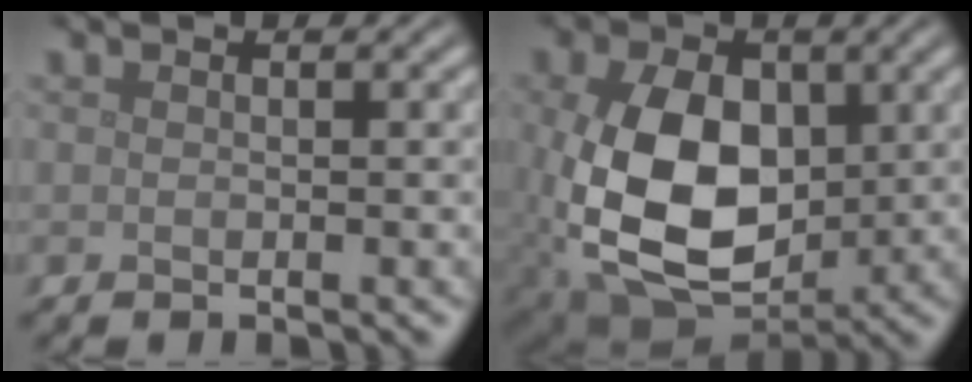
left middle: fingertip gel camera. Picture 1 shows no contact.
{"total": 13.2, "force": [-0.3, 8.9, 9.7], "torque": [-0.212, -0.024, 0.006]}